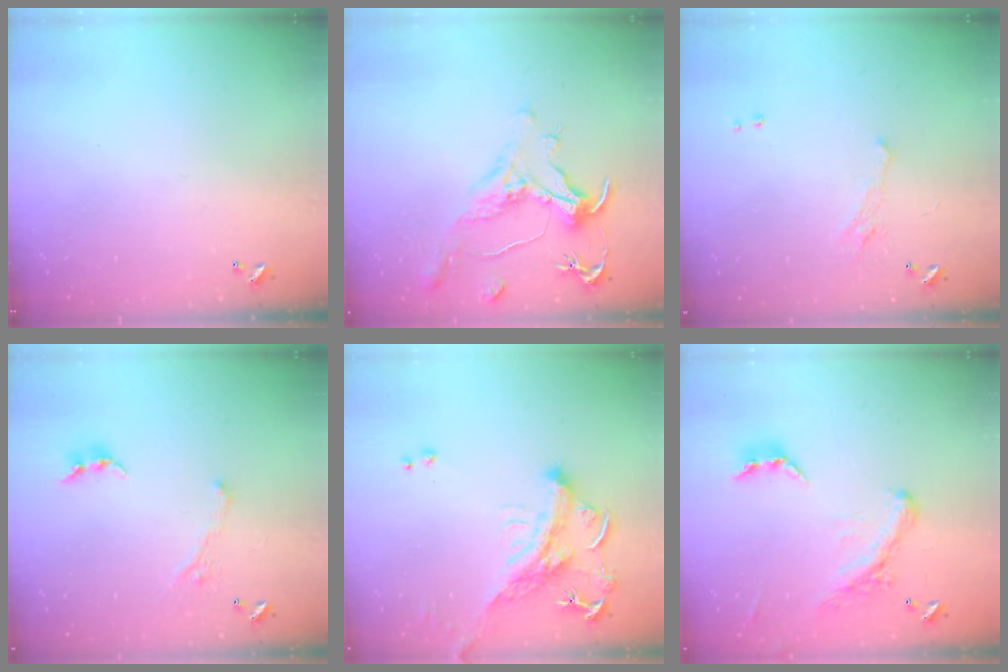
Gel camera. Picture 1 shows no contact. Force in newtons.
{"total": 1.3, "press": 1.1, "slide": 0.7}
{"total": 2.0, "press": 1.9, "slide": 0.7}
{"total": 2.8, "press": 2.8, "slide": 0.1}
{"total": 3.8, "press": 3.5, "slide": 1.4}
{"total": 4.4, "press": 4.2, "slide": 1.3}